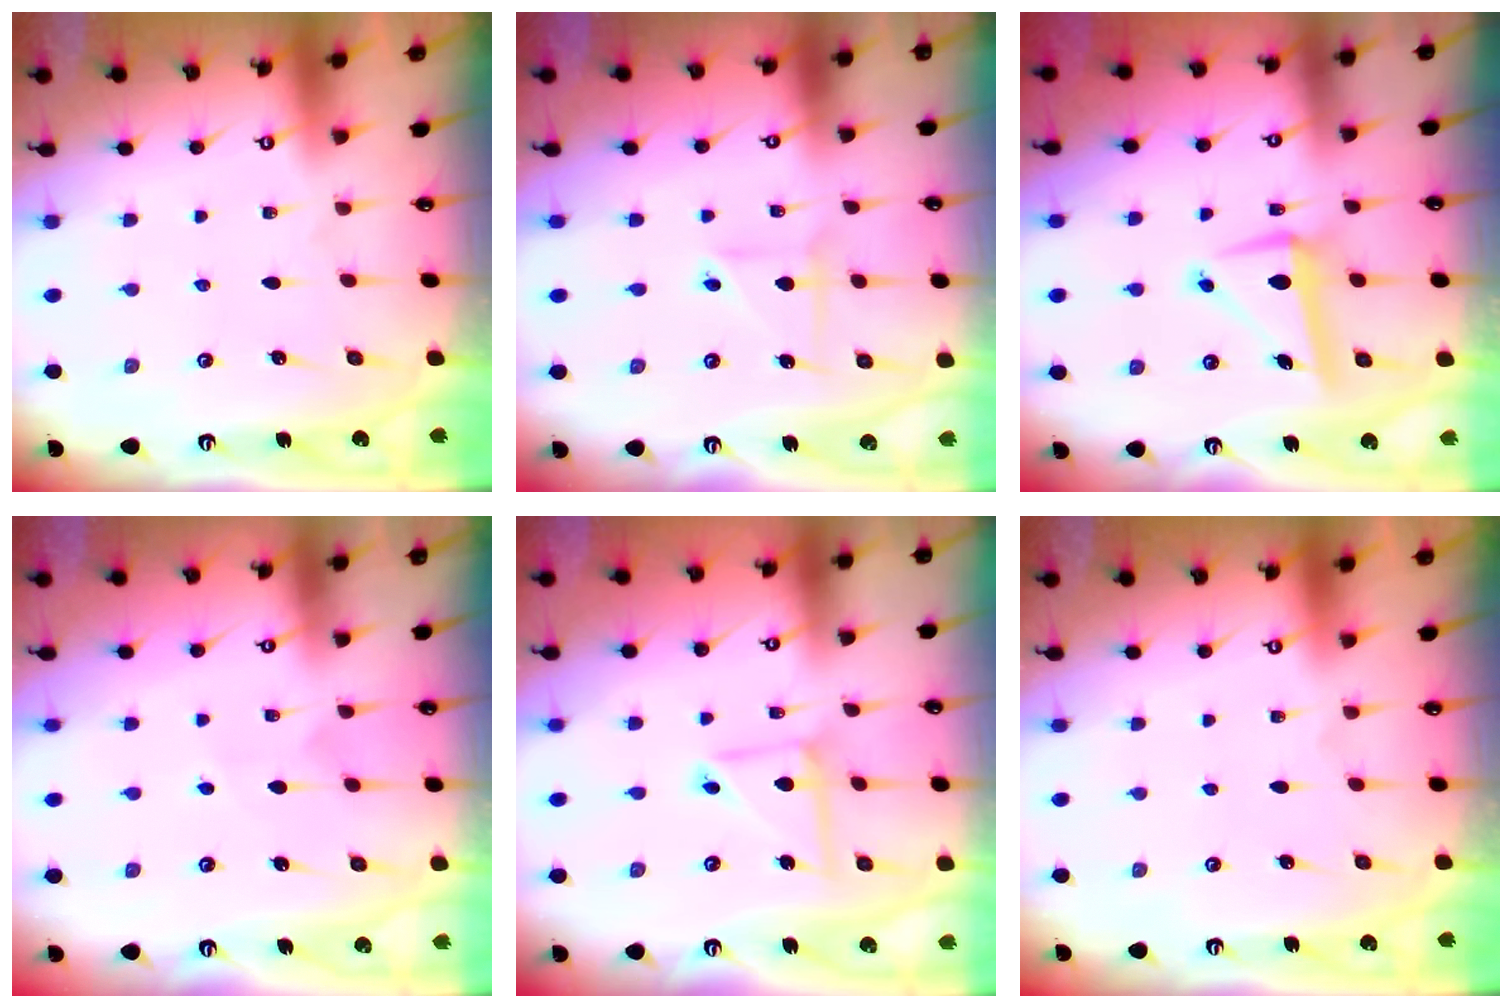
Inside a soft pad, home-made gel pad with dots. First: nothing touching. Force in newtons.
{"total": 4.0, "press": 3.8, "slide": 1.2}
{"total": 9.7, "press": 9.5, "slide": 1.7}
{"total": 3.4, "press": 3.3, "slide": 0.9}
{"total": 7.3, "press": 7.2, "slide": 0.6}
{"total": 0.0}